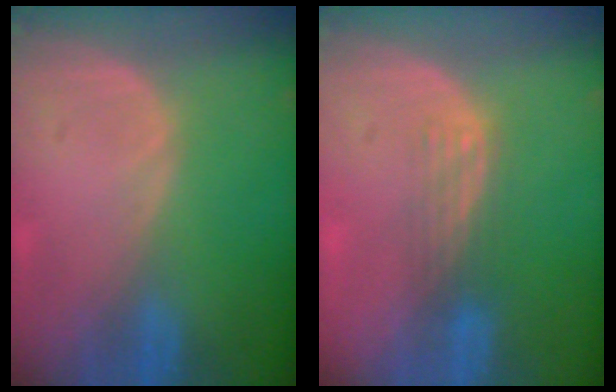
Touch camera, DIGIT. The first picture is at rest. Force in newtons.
{"total": 2.9, "press": 2.7, "slide": 1.2}